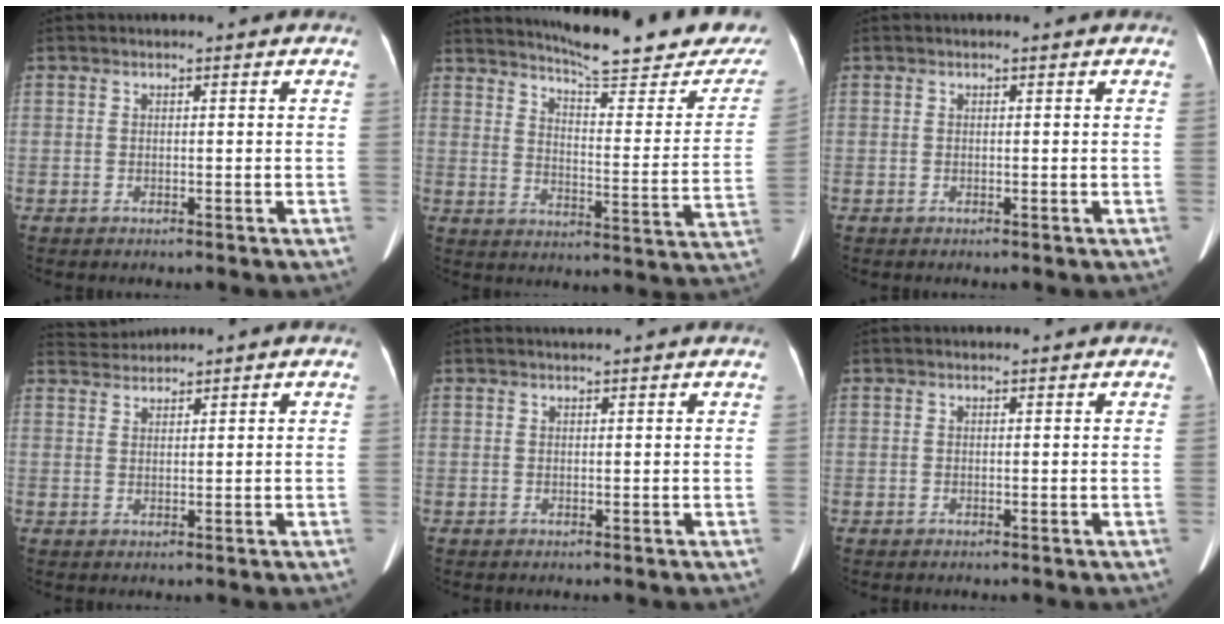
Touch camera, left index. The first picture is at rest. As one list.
[{"total": 23.8, "force": [21.0, 2.6, 10.9], "torque": [-0.153, -0.068, 0.255]}, {"total": 0.0}, {"total": 2.2, "force": [2.2, -0.3, -0.3], "torque": [-0.005, 0.018, 0.055]}, {"total": 1.5, "force": [1.3, -0.3, 0.6], "torque": [-0.011, 0.012, 0.025]}, {"total": 0.0}]